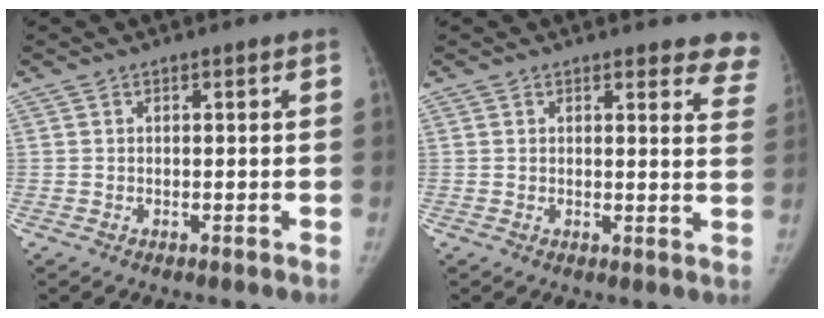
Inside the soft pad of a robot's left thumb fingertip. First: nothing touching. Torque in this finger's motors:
{"motor_torque": [0.08, 0.00, 0.09, 0.40, -0.02]}